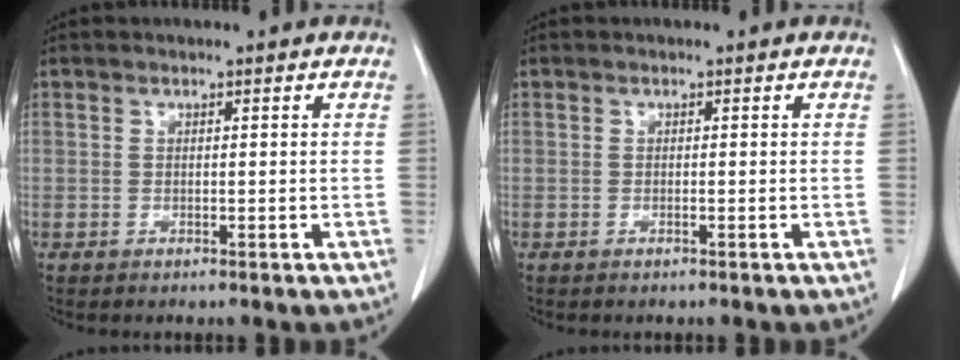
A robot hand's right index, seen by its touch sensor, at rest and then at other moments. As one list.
[{"total": 0.0}]